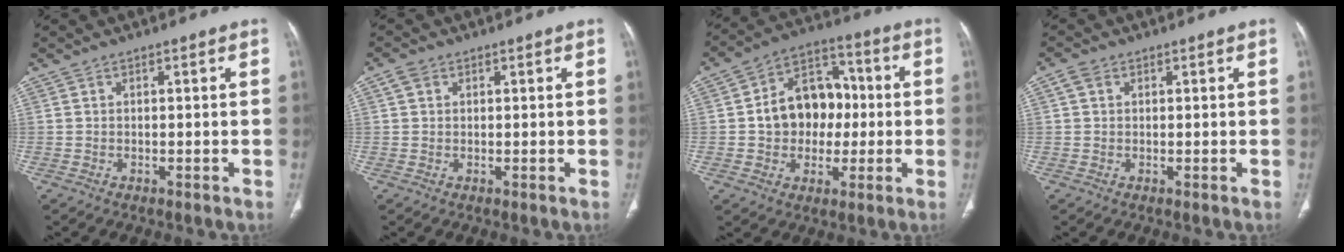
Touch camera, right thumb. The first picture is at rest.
{"total": 2.1, "force": [0.9, 1.6, 1.0], "torque": [-0.019, 0.006, 0.015]}
{"total": 14.2, "force": [-0.2, 10.9, 9.0], "torque": [-0.092, 0.035, -0.005]}
{"total": 2.1, "force": [0.8, 1.6, 1.1], "torque": [-0.023, 0.007, 0.014]}